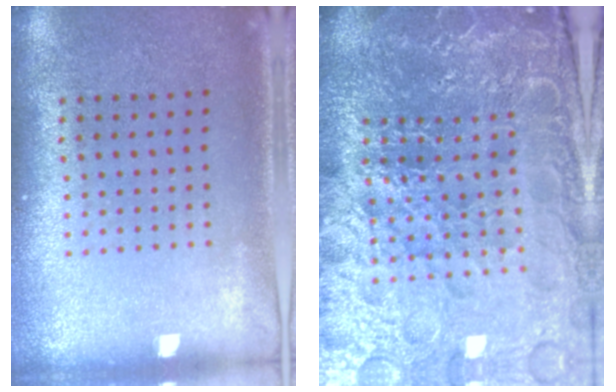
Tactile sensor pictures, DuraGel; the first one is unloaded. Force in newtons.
{"total": 6.7, "press": 5.9, "slide": 3.1}